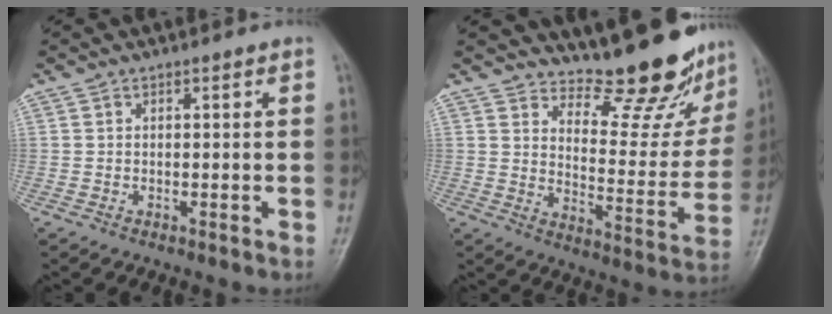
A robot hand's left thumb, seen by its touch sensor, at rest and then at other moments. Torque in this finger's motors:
{"motor_torque": [0.42, 0.17, -0.01, -0.30, 0.04]}